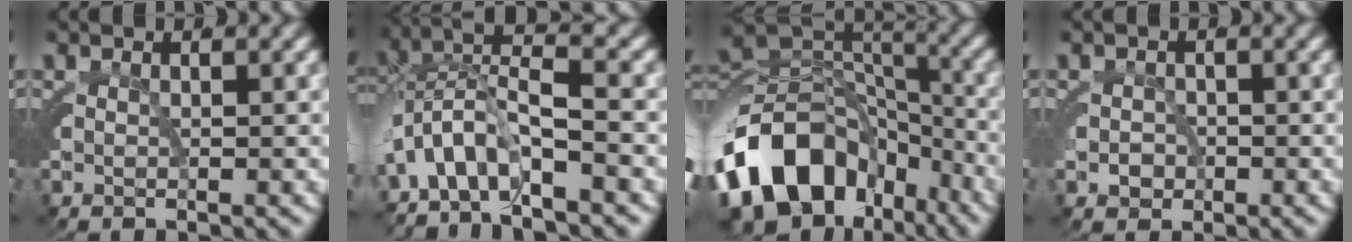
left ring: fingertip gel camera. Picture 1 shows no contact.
{"total": 7.4, "force": [-2.4, 5.2, 4.7], "torque": [-0.129, -0.019, -0.038]}
{"total": 14.0, "force": [-5.6, 9.2, 8.9], "torque": [-0.143, -0.023, -0.083]}
{"total": 1.2, "force": [-0.5, 1.0, 0.2], "torque": [0.003, 0.002, -0.011]}